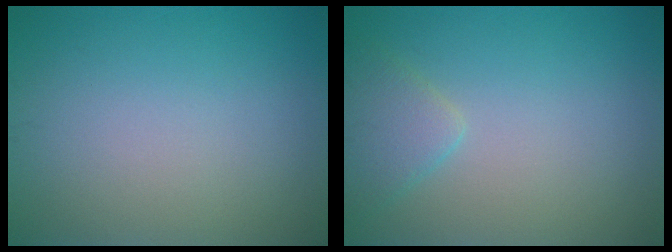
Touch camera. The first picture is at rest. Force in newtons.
{"total": 2.4, "press": 2.4, "slide": 0.2}